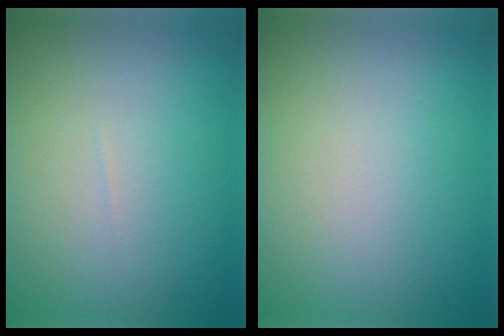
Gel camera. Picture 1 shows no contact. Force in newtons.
{"total": 0.0}